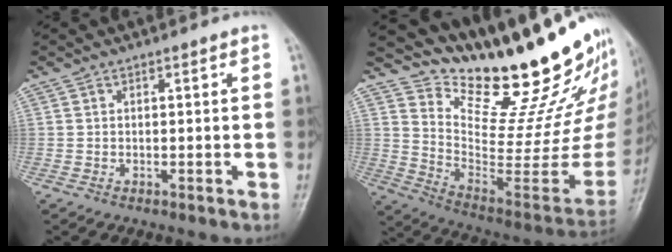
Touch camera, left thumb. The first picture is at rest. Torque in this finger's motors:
{"motor_torque": [1.27, -0.78, 0.68, -2.08, 0.05]}